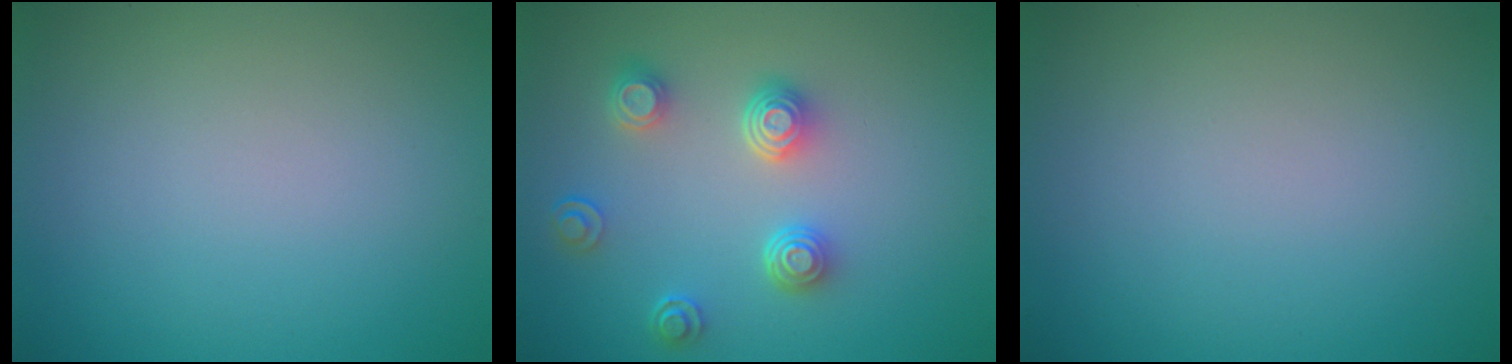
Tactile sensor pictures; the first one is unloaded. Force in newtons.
{"total": 4.0, "press": 3.2, "slide": 2.5}
{"total": 0.0}